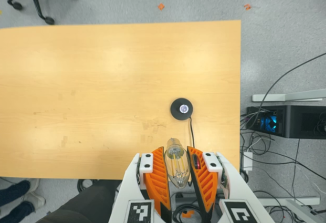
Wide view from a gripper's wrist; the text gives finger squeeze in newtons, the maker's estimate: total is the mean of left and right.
{"total": 12.2, "left": 12.8, "right": 11.5}